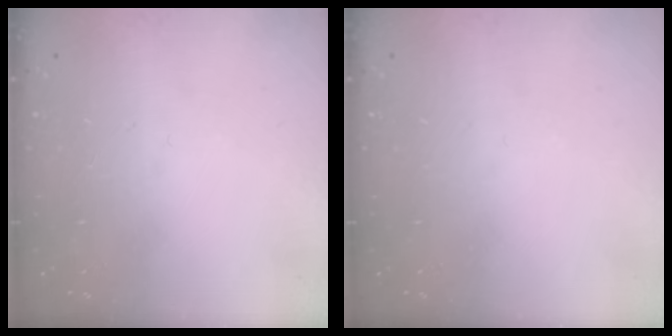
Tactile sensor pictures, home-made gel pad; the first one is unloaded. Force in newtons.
{"total": 0.0}